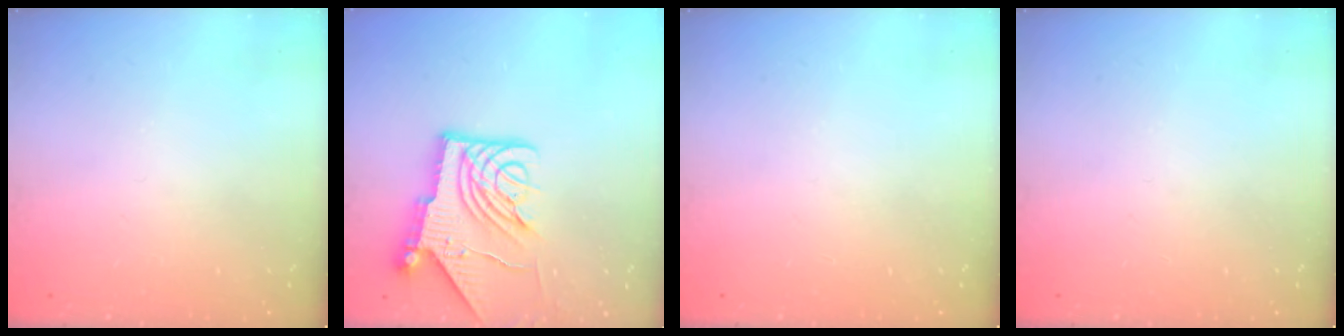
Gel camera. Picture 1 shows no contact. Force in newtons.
{"total": 13.5, "press": 13.4, "slide": 1.6}
{"total": 0.0}
{"total": 0.0}